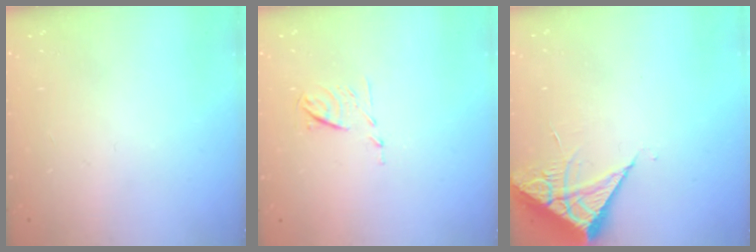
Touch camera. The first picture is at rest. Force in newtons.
{"total": 6.3, "press": 6.2, "slide": 1.0}
{"total": 6.2, "press": 6.2, "slide": 0.4}